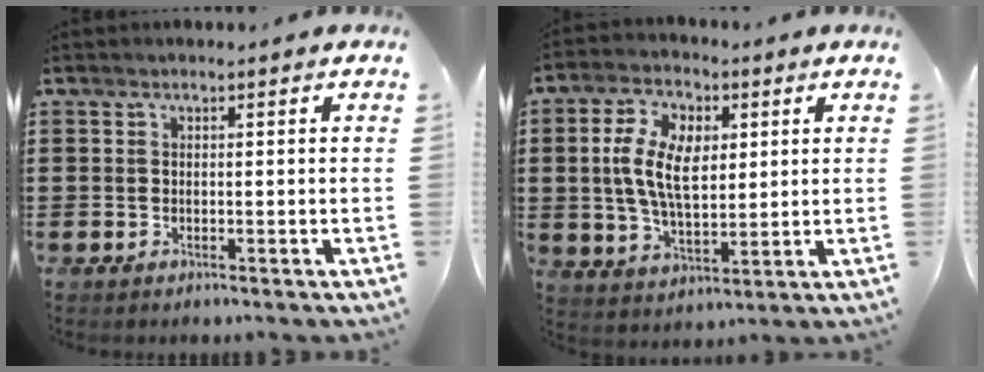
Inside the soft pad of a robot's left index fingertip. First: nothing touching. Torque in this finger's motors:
{"motor_torque": [1.61, 0.53, 0.72, 0.21]}